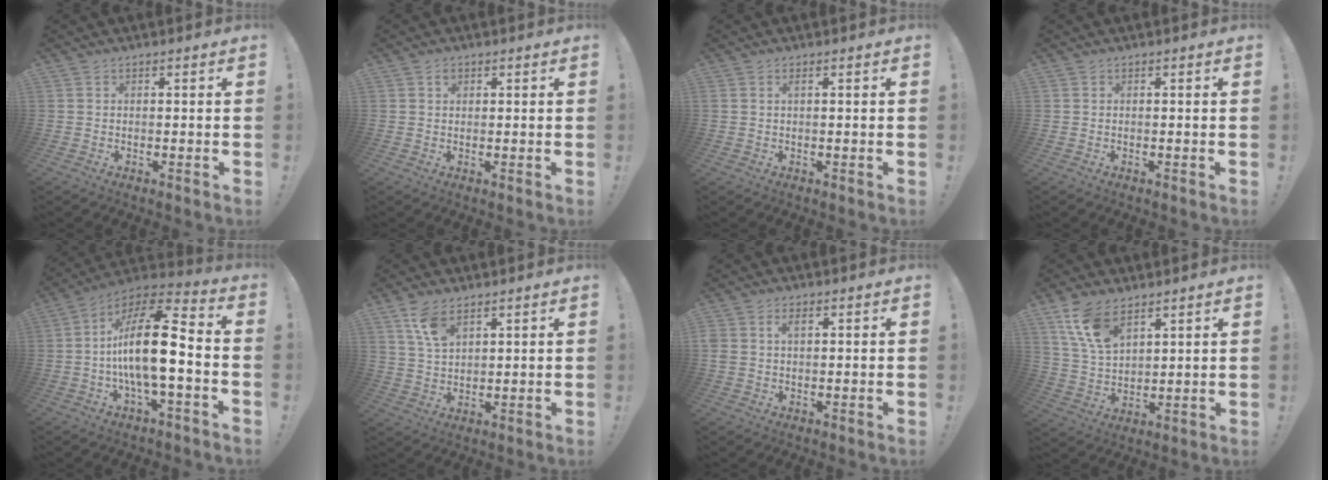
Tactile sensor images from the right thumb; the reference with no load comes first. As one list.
[{"total": 1.0, "force": [0.5, 0.8, 0.3], "torque": [0.003, -0.002, 0.007]}, {"total": 1.1, "force": [0.3, 0.0, 1.0], "torque": [-0.029, 0.005, 0.007]}, {"total": 0.0}, {"total": 20.0, "force": [-1.9, 6.5, 18.8], "torque": [-0.338, 0.014, -0.036]}, {"total": 7.5, "force": [4.7, 3.6, 4.6], "torque": [-0.084, -0.018, 0.088]}, {"total": 2.7, "force": [0.8, 1.6, 2.0], "torque": [-0.049, 0.003, 0.011]}, {"total": 11.4, "force": [7.6, 5.7, 6.4], "torque": [-0.127, -0.030, 0.149]}]